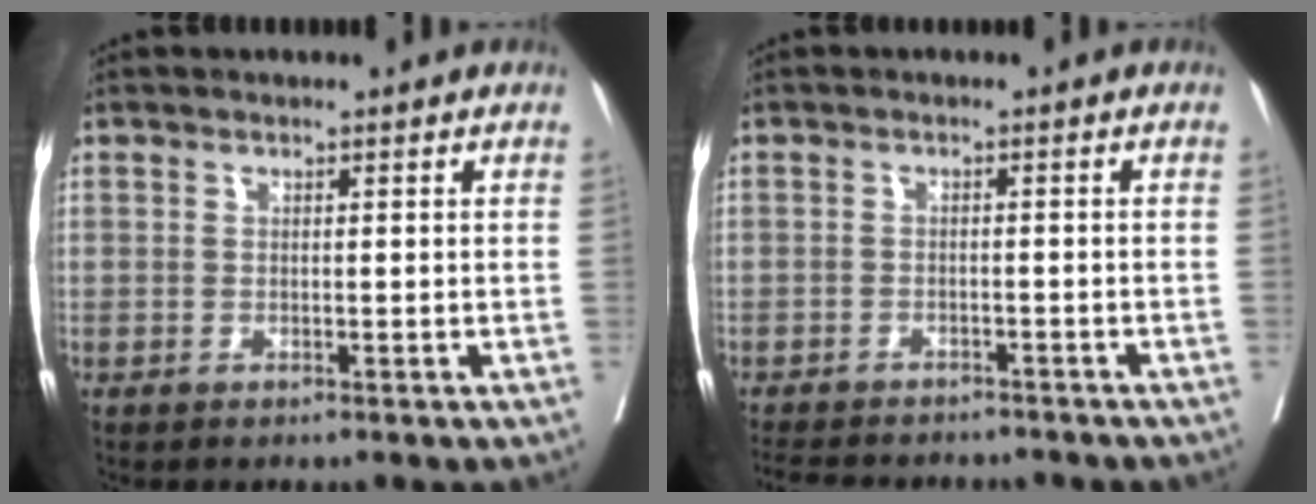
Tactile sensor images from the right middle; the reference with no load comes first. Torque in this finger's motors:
{"motor_torque": [0.95, -1.19, 0.12, 0.06]}